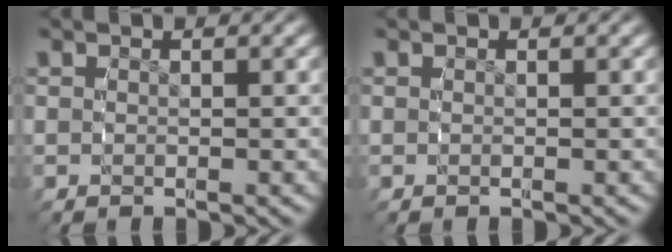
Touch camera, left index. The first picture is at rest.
{"total": 0.0}